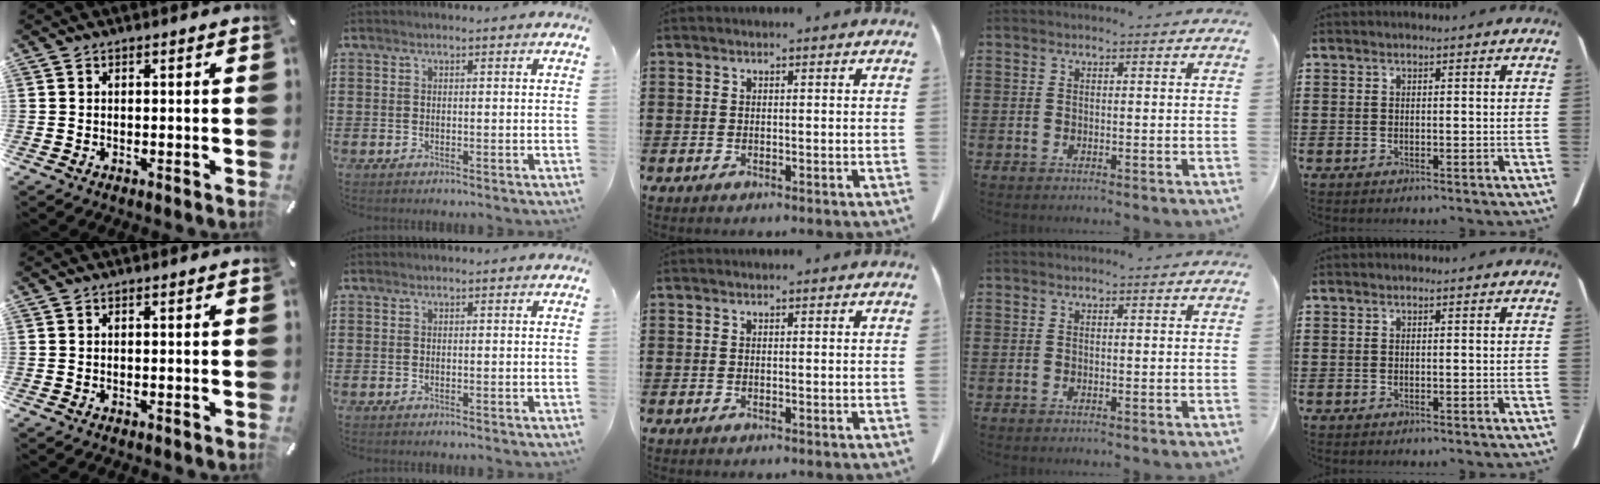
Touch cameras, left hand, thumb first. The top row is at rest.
{}